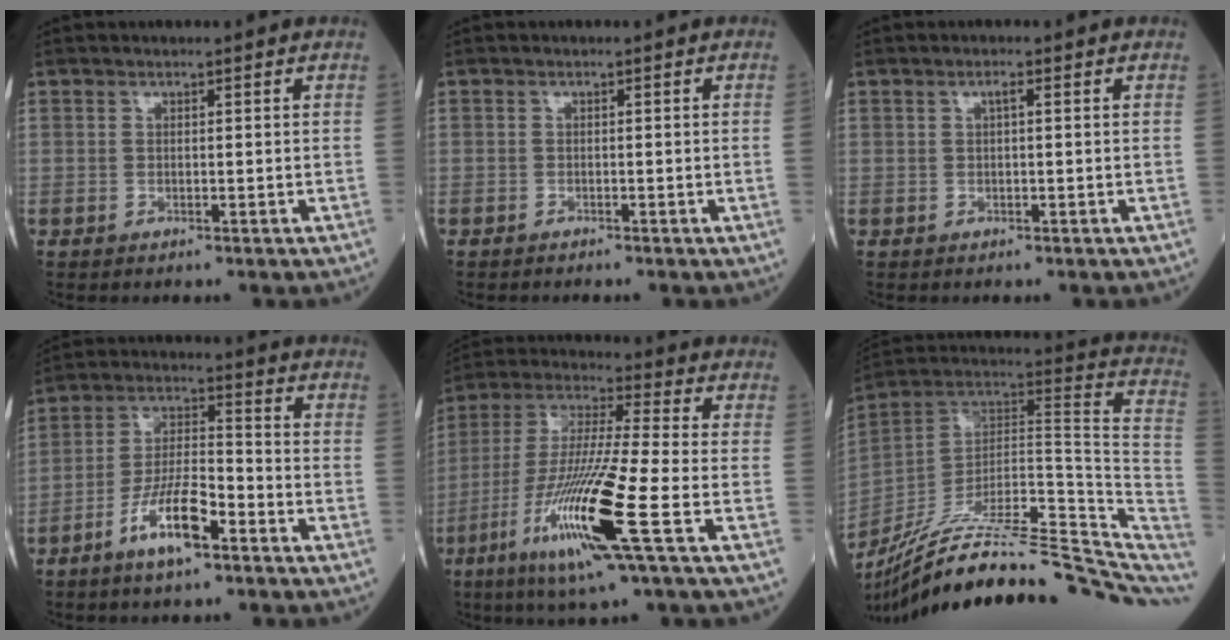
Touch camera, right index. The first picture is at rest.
{"total": 0.6, "force": [-0.1, -0.4, 0.4], "torque": [-0.005, 0.003, -0.009]}
{"total": 0.9, "force": [0.2, 0.1, 0.9], "torque": [-0.016, 0.003, 0.002]}
{"total": 9.6, "force": [-5.4, 2.2, 7.7], "torque": [-0.152, 0.000, -0.102]}
{"total": 17.5, "force": [-6.9, -0.2, 16.0], "torque": [-0.336, -0.028, -0.135]}
{"total": 29.4, "force": [-24.2, 3.6, 16.2], "torque": [-0.176, 0.006, -0.362]}